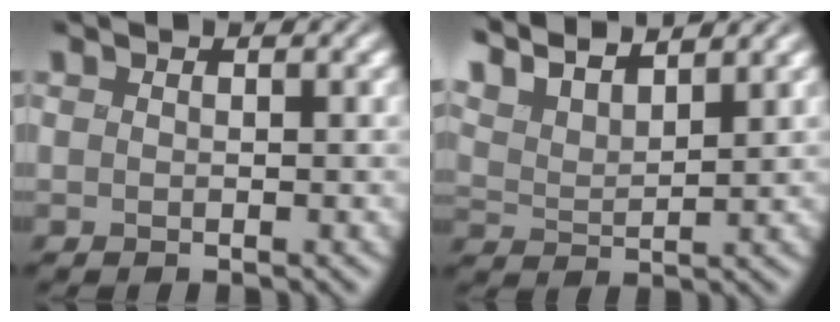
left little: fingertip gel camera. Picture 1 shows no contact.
{"total": 7.6, "force": [6.1, 2.2, 3.9], "torque": [-0.110, 0.029, 0.094]}